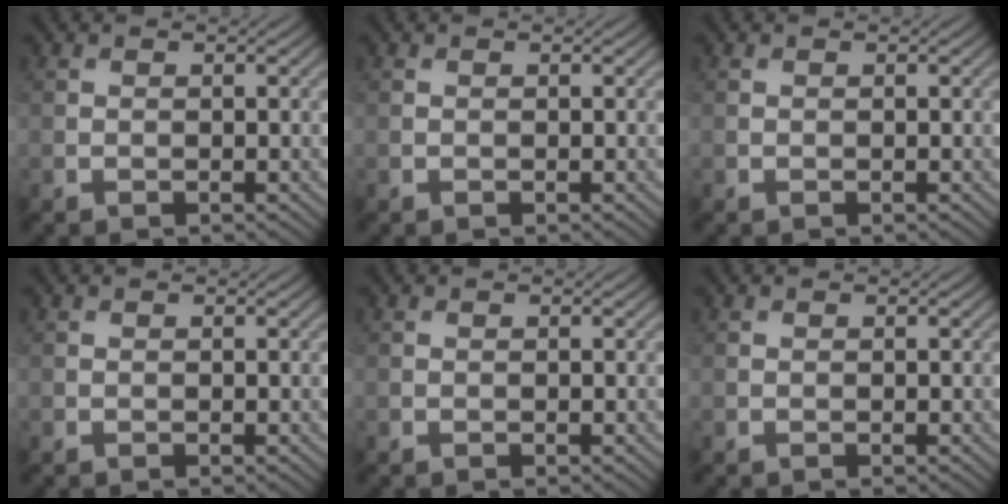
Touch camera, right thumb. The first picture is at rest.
{"total": 0.0}
{"total": 0.0}
{"total": 0.0}
{"total": 0.0}
{"total": 0.0}